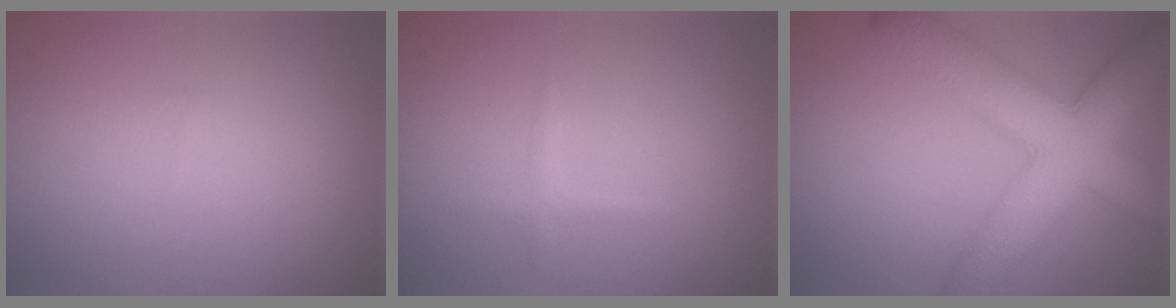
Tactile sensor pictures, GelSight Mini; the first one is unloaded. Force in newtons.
{"total": 0.9, "press": 0.9, "slide": 0.0}
{"total": 9.2, "press": 9.2, "slide": 0.3}